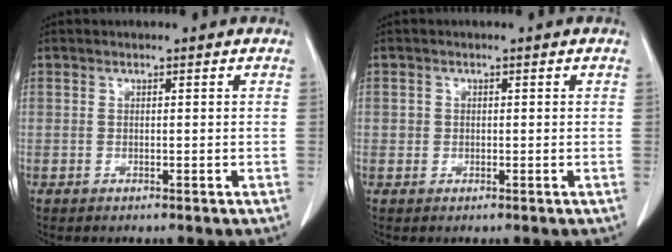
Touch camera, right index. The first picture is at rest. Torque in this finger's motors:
{"motor_torque": [0.04, -0.05, 0.02, 0.02]}